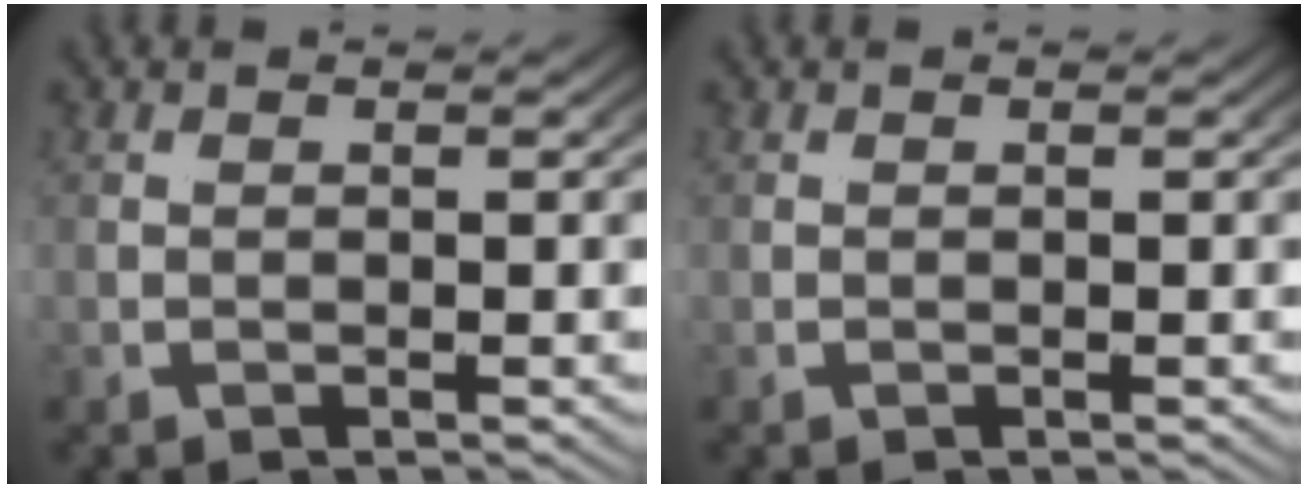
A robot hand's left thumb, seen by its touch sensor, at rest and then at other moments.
{"total": 0.0}